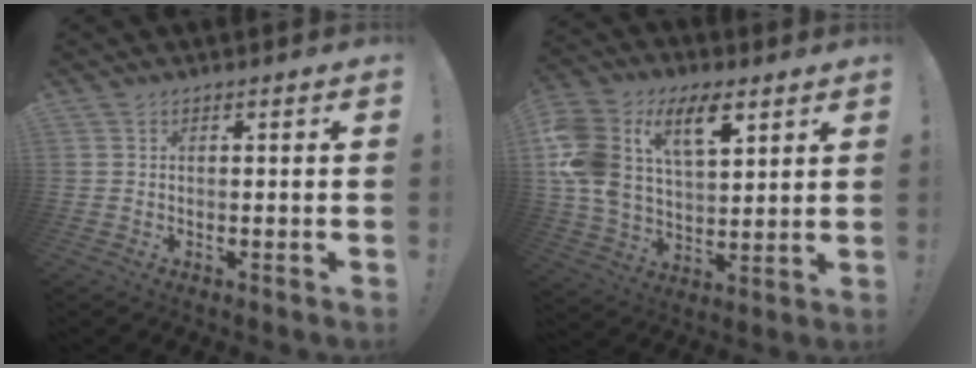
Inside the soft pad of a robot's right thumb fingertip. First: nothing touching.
{"total": 17.9, "force": [8.6, 10.9, 11.4], "torque": [-0.237, -0.036, 0.154]}